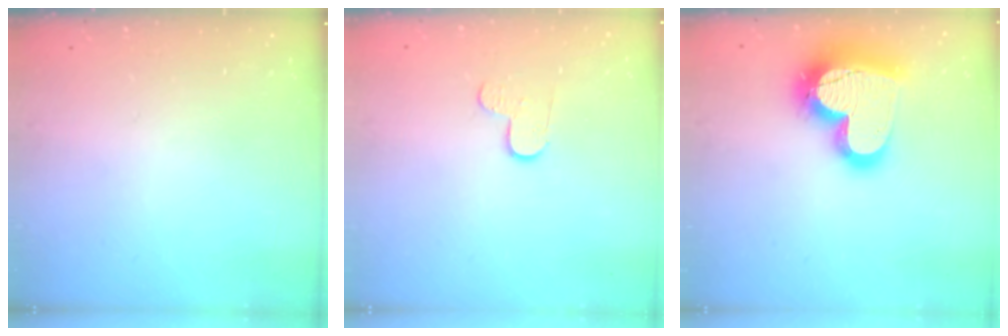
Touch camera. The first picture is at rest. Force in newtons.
{"total": 3.3, "press": 3.3, "slide": 0.3}
{"total": 21.6, "press": 21.5, "slide": 1.7}